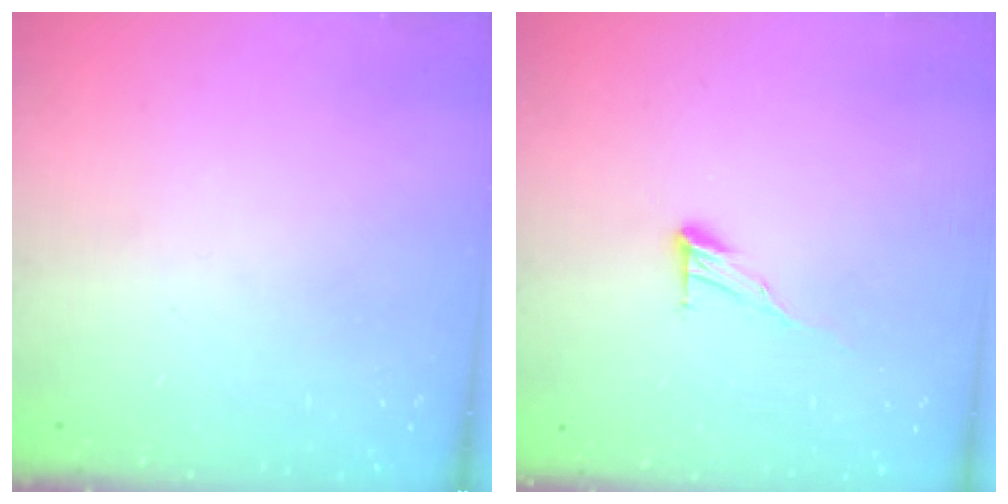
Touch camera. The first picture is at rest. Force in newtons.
{"total": 6.9, "press": 6.8, "slide": 0.4}